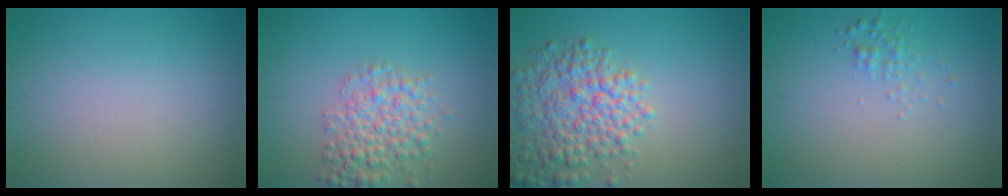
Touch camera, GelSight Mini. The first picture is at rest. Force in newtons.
{"total": 4.0, "press": 4.0, "slide": 0.1}
{"total": 5.6, "press": 5.6, "slide": 0.3}
{"total": 1.1, "press": 1.1, "slide": 0.0}